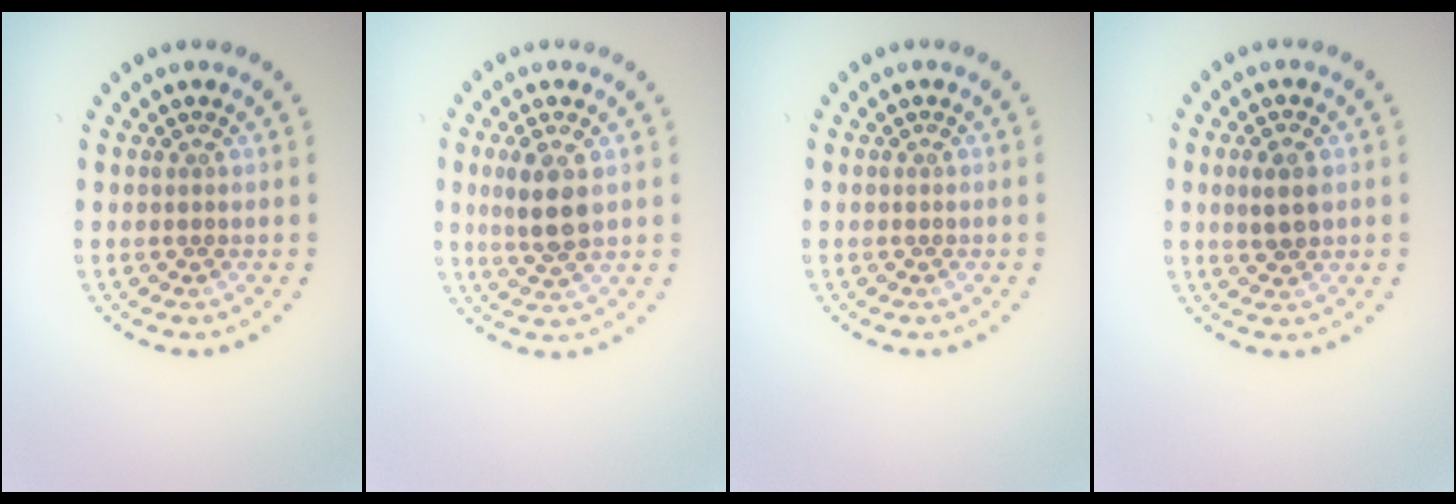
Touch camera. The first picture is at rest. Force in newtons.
{"total": 3.6, "press": 3.4, "slide": 1.1}
{"total": 0.0}
{"total": 2.4, "press": 2.3, "slide": 0.6}